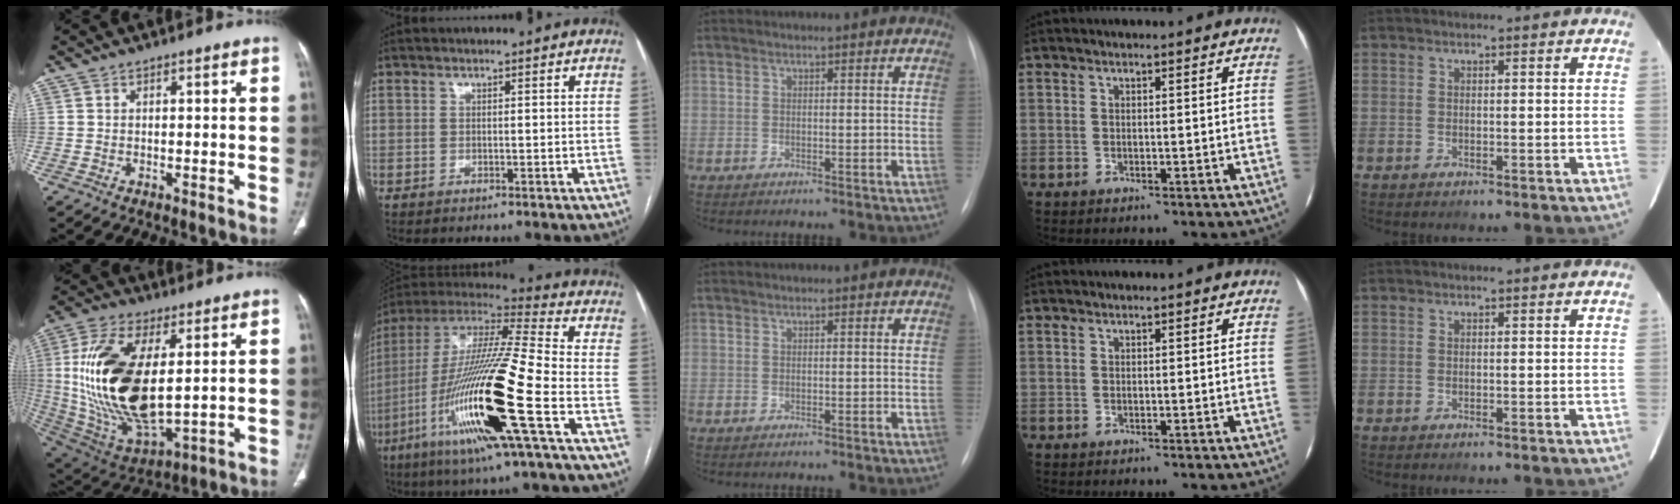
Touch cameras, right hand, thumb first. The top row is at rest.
{"thumb": {"total": 24.4, "force": [3.0, 11.5, 21.2], "torque": [-0.427, -0.022, 0.067]}, "index": {"total": 24.5, "force": [-8.2, 0.9, 23.1], "torque": [-0.466, -0.034, -0.158]}}